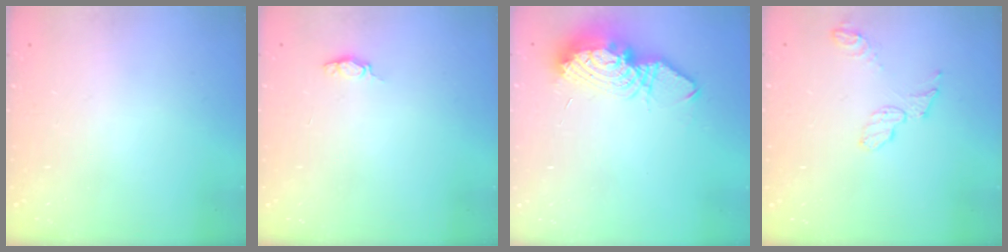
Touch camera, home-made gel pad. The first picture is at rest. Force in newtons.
{"total": 3.9, "press": 3.8, "slide": 0.6}
{"total": 14.2, "press": 14.1, "slide": 1.2}
{"total": 6.4, "press": 6.4, "slide": 0.5}